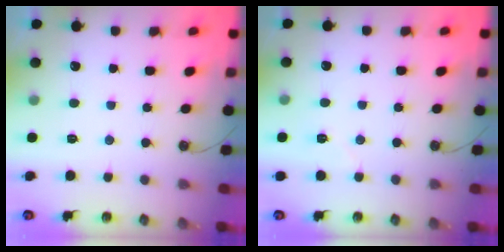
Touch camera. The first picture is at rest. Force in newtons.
{"total": 4.3, "press": 3.8, "slide": 1.9}